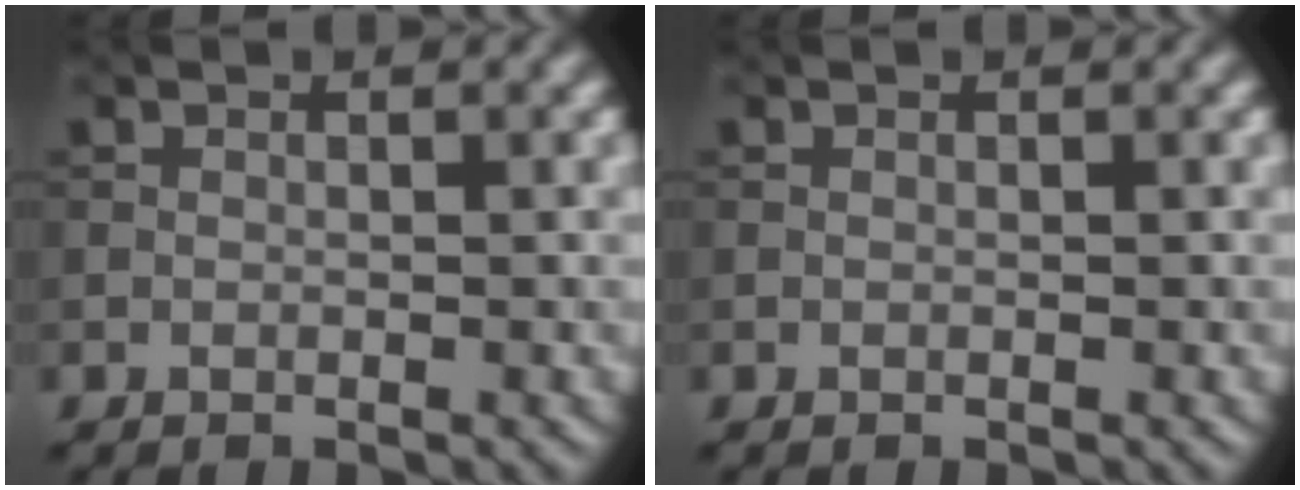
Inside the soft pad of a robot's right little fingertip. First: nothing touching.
{"total": 0.0}